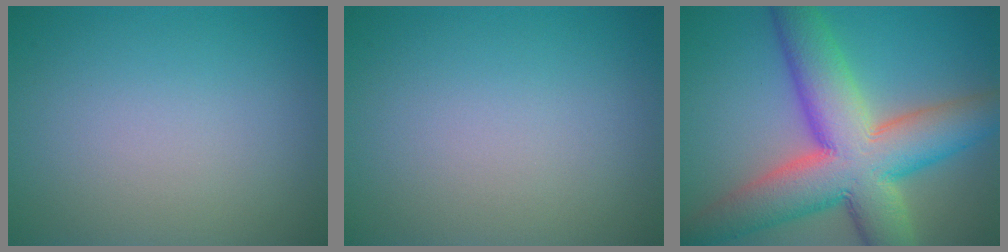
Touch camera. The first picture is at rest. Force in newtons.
{"total": 0.0}
{"total": 12.7, "press": 12.6, "slide": 0.4}